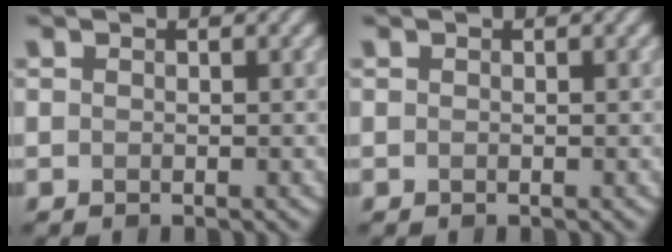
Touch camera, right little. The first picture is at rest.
{"total": 0.0}